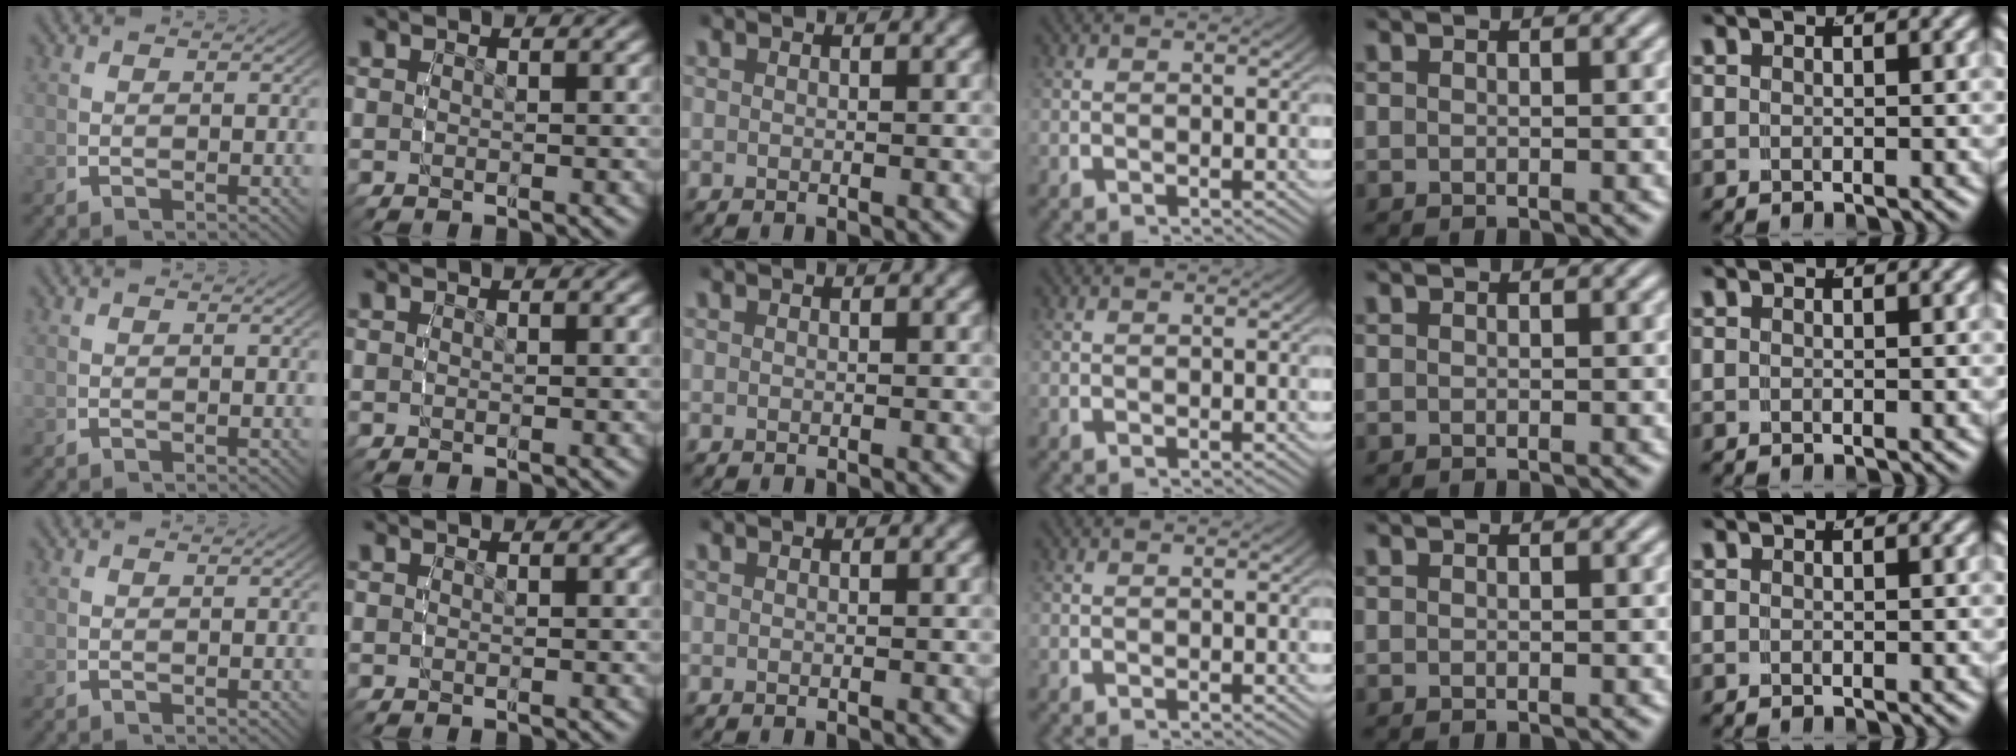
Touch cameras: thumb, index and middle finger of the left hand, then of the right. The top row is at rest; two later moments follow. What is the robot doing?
{"motion": "reach", "object": "paper"}